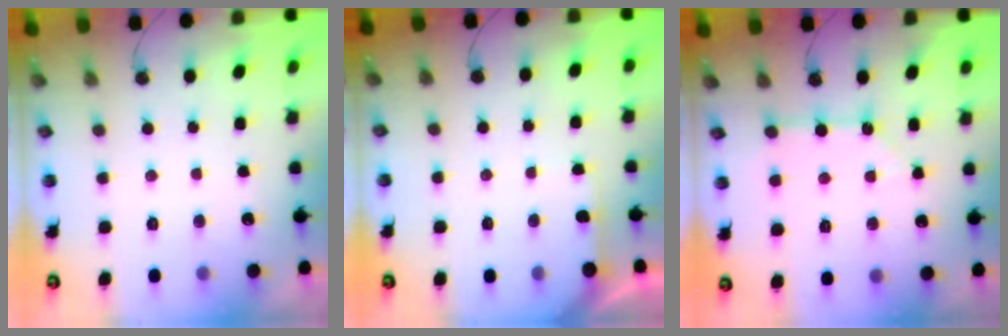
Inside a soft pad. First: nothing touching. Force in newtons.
{"total": 2.9, "press": 2.9, "slide": 0.3}
{"total": 2.5, "press": 2.5, "slide": 0.2}